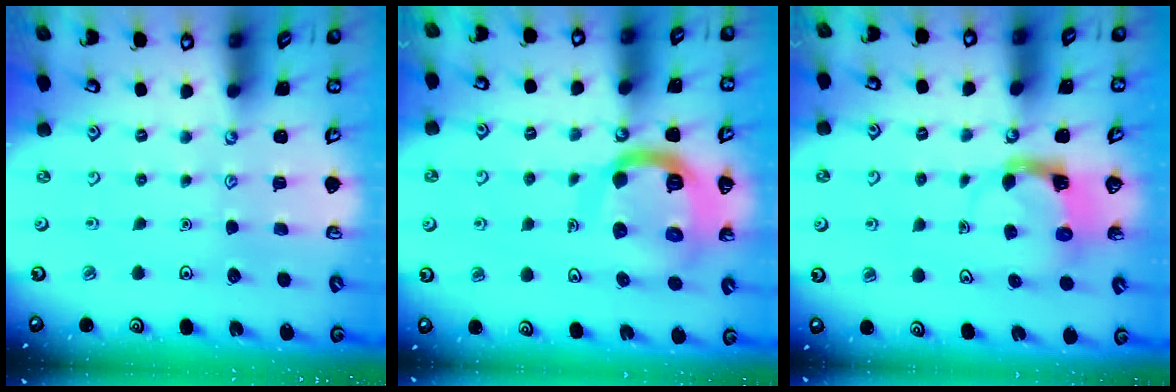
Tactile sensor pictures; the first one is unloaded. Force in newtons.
{"total": 15.4, "press": 15.3, "slide": 1.9}
{"total": 3.7, "press": 3.7, "slide": 0.6}